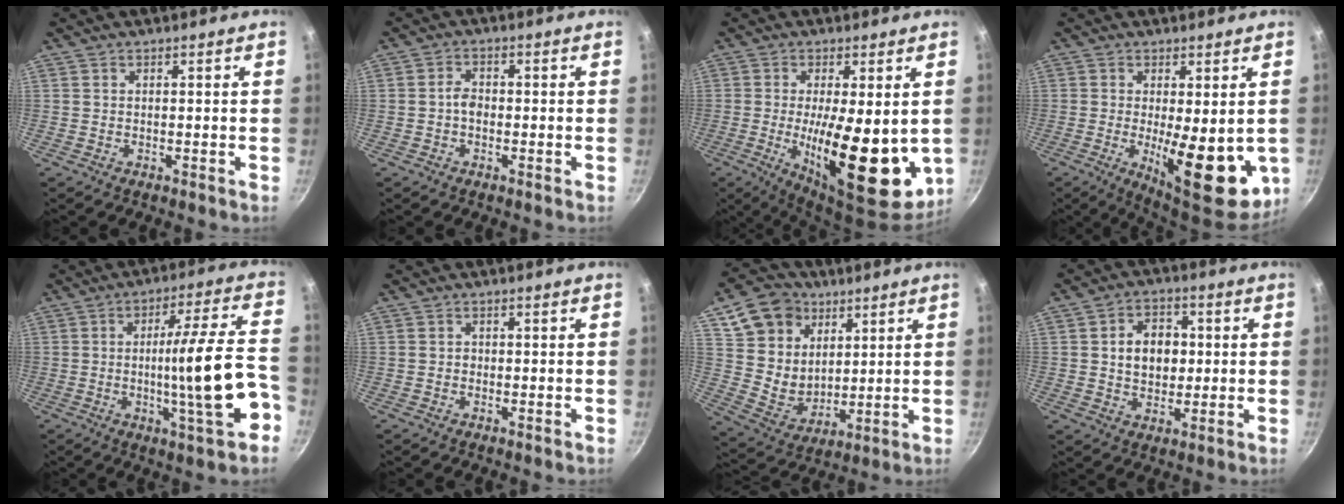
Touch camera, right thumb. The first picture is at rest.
{"total": 2.6, "force": [-0.5, 1.9, 1.8], "torque": [-0.022, 0.013, -0.012]}
{"total": 18.3, "force": [-1.5, 6.6, 17.0], "torque": [-0.238, -0.018, -0.013]}
{"total": 15.3, "force": [-2.2, 5.6, 14.0], "torque": [-0.168, -0.017, -0.014]}
{"total": 16.8, "force": [-4.5, 2.5, 16.0], "torque": [-0.218, 0.028, -0.065]}
{"total": 0.9, "force": [-0.2, 0.8, 0.3], "torque": [-0.003, 0.002, -0.005]}
{"total": 15.3, "force": [7.2, 11.9, 6.3], "torque": [-0.081, -0.022, 0.141]}
{"total": 8.8, "force": [0.9, 6.6, 5.7], "torque": [-0.062, 0.008, 0.011]}